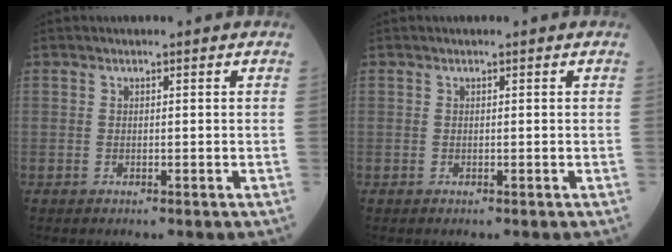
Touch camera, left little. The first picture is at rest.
{"total": 0.0}